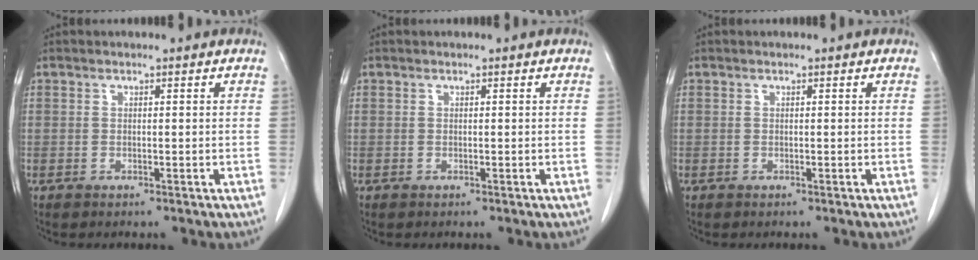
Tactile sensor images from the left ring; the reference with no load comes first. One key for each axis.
{"total": 0.0}
{"total": 0.0}